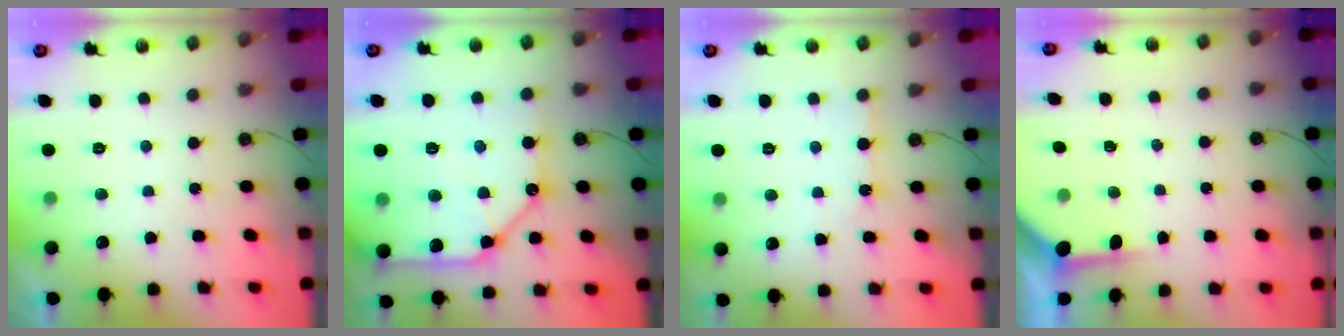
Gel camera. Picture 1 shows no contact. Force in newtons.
{"total": 19.5, "press": 19.4, "slide": 2.6}
{"total": 3.8, "press": 3.7, "slide": 0.2}
{"total": 3.9, "press": 3.9, "slide": 0.4}